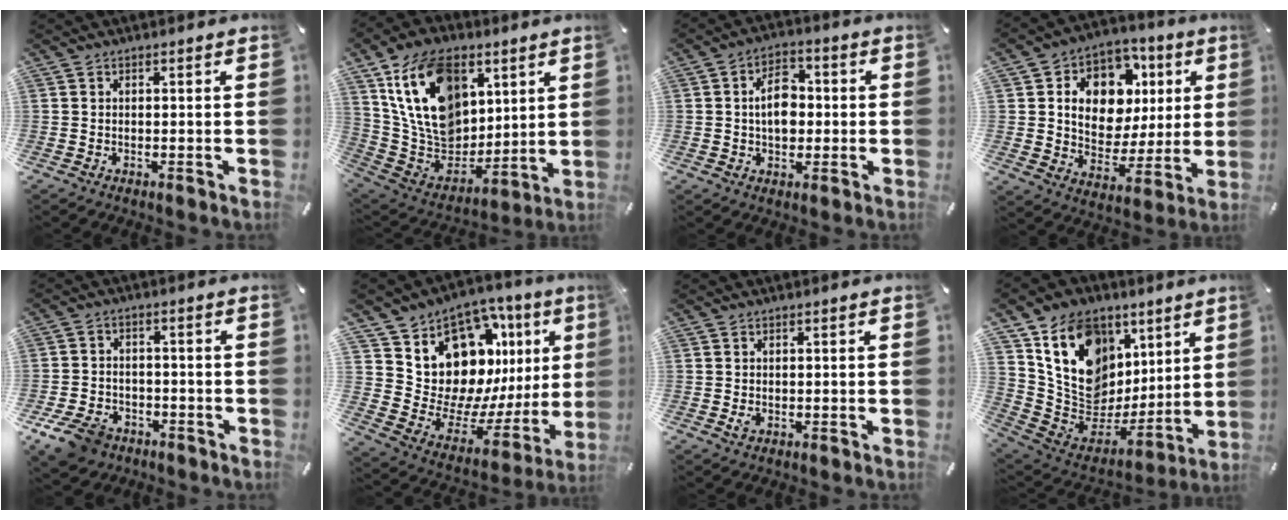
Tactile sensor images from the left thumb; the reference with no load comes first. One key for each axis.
{"total": 20.7, "fx": 8.4, "fy": 15.0, "fz": 11.5, "tx": -0.221, "ty": -0.030, "tz": 0.160}
{"total": 8.5, "fx": 0.2, "fy": 6.0, "fz": 6.0, "tx": -0.107, "ty": 0.003, "tz": -0.003}
{"total": 13.5, "fx": 4.1, "fy": 10.9, "fz": 6.8, "tx": -0.108, "ty": -0.022, "tz": 0.083}
{"total": 8.3, "fx": -4.9, "fy": 5.7, "fz": 3.5, "tx": -0.084, "ty": 0.027, "tz": -0.093}
{"total": 16.1, "fx": 9.0, "fy": 11.8, "fz": 6.3, "tx": -0.070, "ty": -0.105, "tz": 0.182}
{"total": 1.1, "fx": 0.0, "fy": 0.9, "fz": 0.7, "tx": -0.013, "ty": 0.002, "tz": -0.001}
{"total": 18.3, "fx": 7.8, "fy": 14.3, "fz": 8.2, "tx": -0.127, "ty": -0.054, "tz": 0.158}